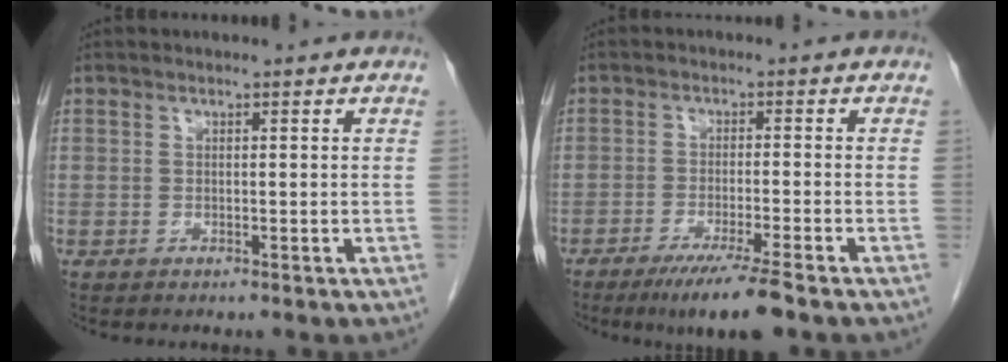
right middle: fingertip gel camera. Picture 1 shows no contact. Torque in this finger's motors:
{"motor_torque": [0.74, -0.51, 0.14, 0.04]}